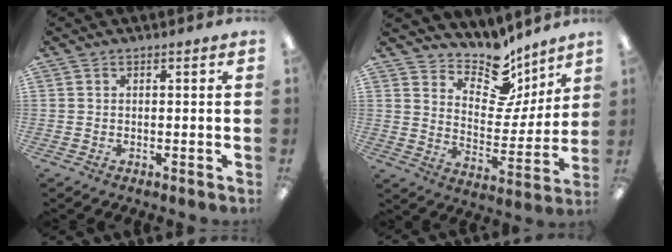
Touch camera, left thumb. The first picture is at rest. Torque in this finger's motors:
{"motor_torque": [0.38, 0.25, -0.35, -0.47, -0.05]}